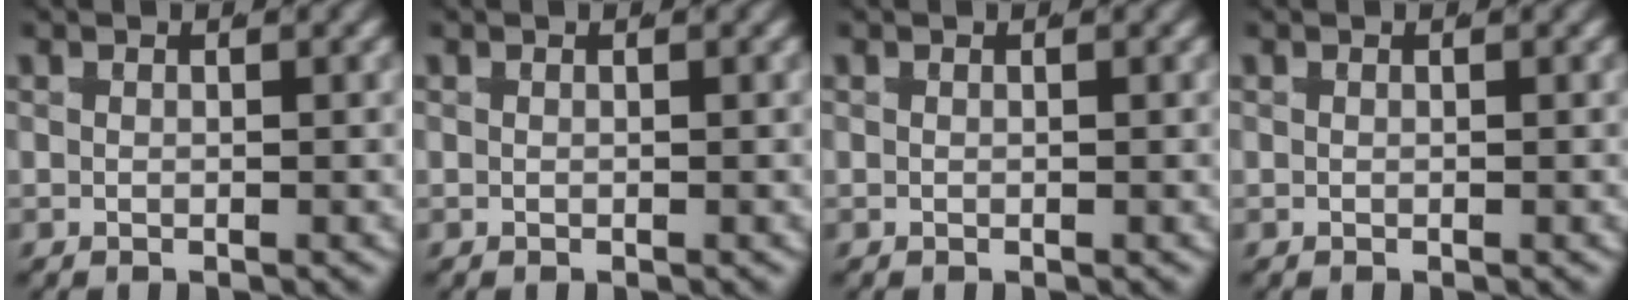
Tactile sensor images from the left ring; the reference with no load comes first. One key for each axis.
{"total": 0.0}
{"total": 0.0}
{"total": 0.0}